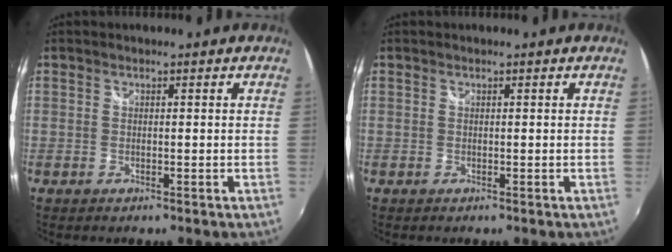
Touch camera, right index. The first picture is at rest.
{"total": 0.0}